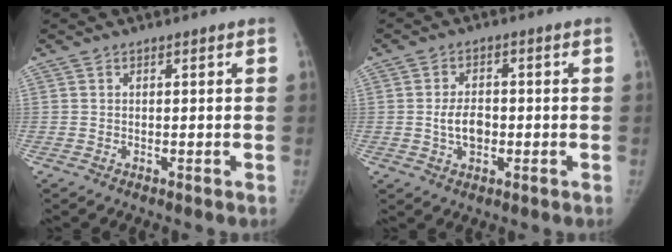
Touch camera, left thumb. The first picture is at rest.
{"total": 5.1, "force": [-0.8, 3.3, 3.8], "torque": [-0.060, 0.009, -0.013]}